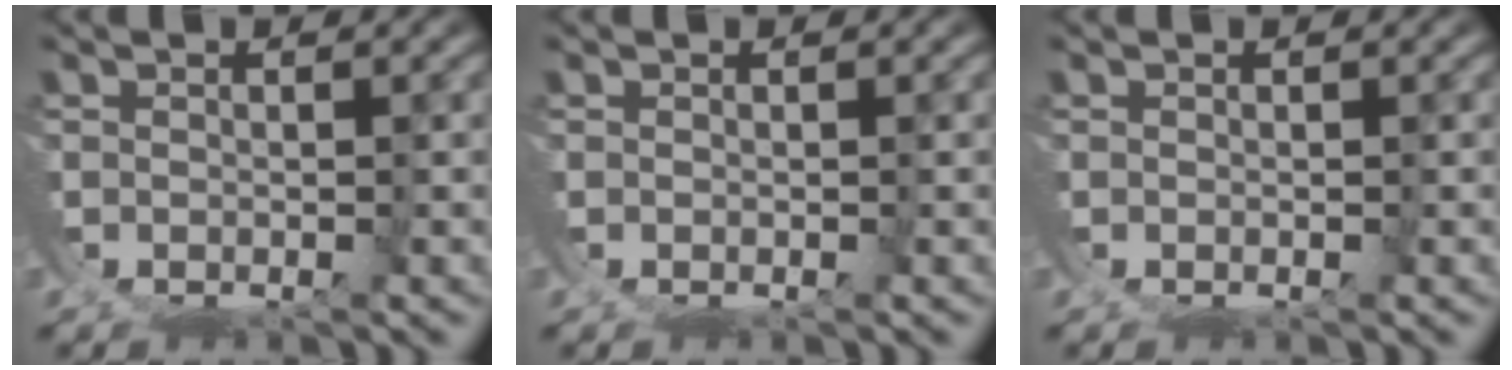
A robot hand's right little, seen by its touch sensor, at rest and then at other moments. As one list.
[{"total": 0.0}, {"total": 0.0}]